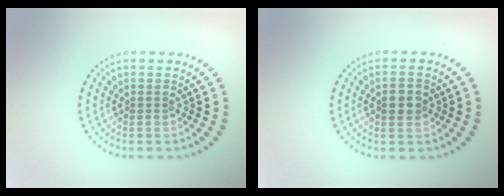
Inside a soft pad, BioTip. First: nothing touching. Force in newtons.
{"total": 2.3, "press": 2.3, "slide": 0.0}